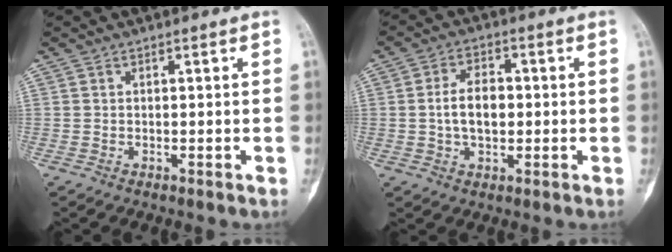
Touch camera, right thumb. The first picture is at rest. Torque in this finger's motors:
{"motor_torque": [1.17, 1.10, 0.62, -0.72, 0.26]}